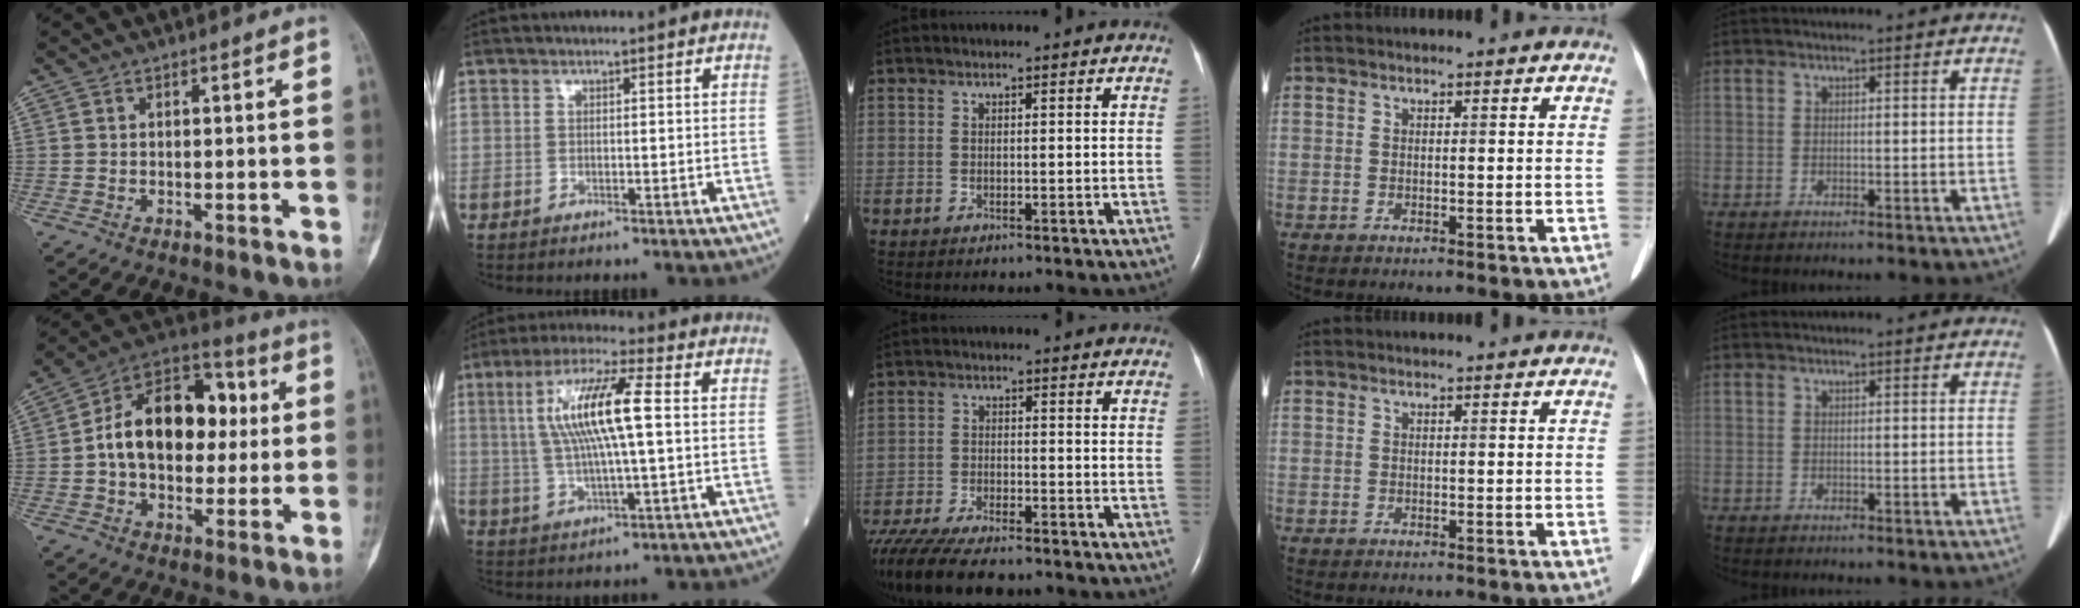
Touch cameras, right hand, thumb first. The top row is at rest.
{"thumb": {"total": 19.3, "force": [1.5, 12.9, 14.3], "torque": [-0.183, 0.033, 0.016]}, "index": {"total": 11.9, "force": [1.8, 1.2, 11.7], "torque": [-0.235, 0.014, 0.034]}, "middle": {"total": 14.9, "force": [-12.8, 2.9, 7.2], "torque": [-0.139, -0.026, -0.203]}}